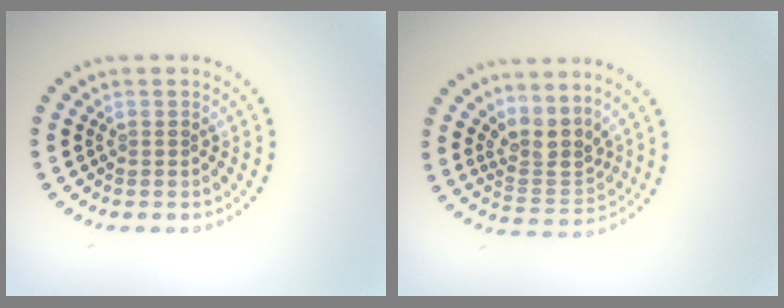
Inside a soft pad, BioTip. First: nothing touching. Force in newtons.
{"total": 3.3, "press": 2.5, "slide": 2.1}